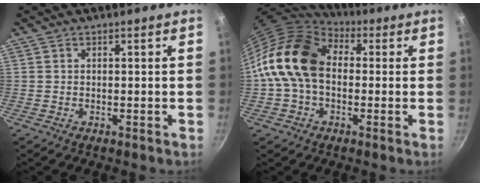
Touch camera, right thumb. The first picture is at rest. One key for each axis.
{"total": 15.8, "fx": 0.7, "fy": 11.2, "fz": 11.1, "tx": -0.182, "ty": 0.032, "tz": -0.006}